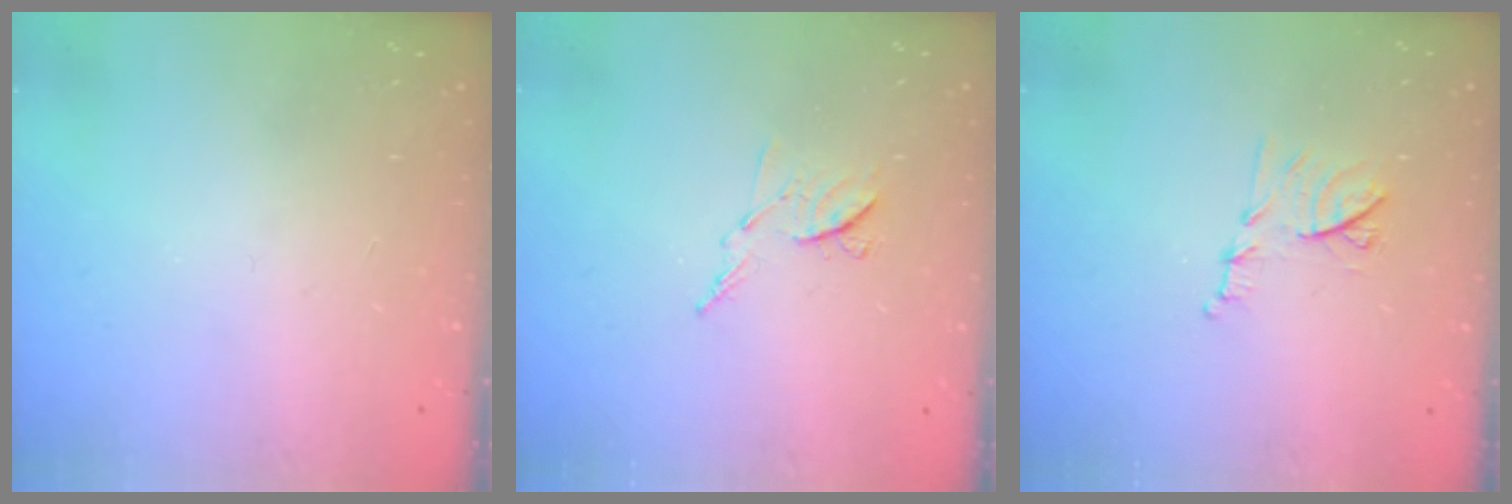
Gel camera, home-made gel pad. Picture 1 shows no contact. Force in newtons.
{"total": 6.8, "press": 6.7, "slide": 0.8}
{"total": 9.4, "press": 9.4, "slide": 0.1}